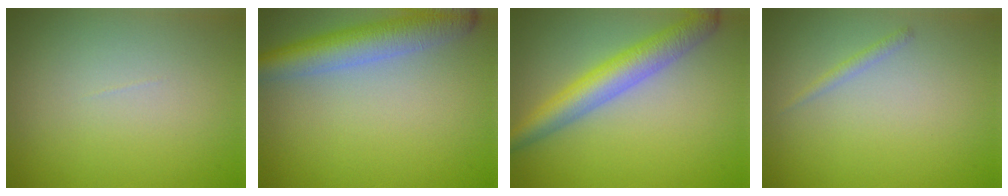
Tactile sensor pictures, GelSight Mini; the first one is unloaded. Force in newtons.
{"total": 5.7, "press": 5.7, "slide": 0.4}
{"total": 4.8, "press": 4.8, "slide": 0.2}
{"total": 0.8, "press": 0.8, "slide": 0.0}